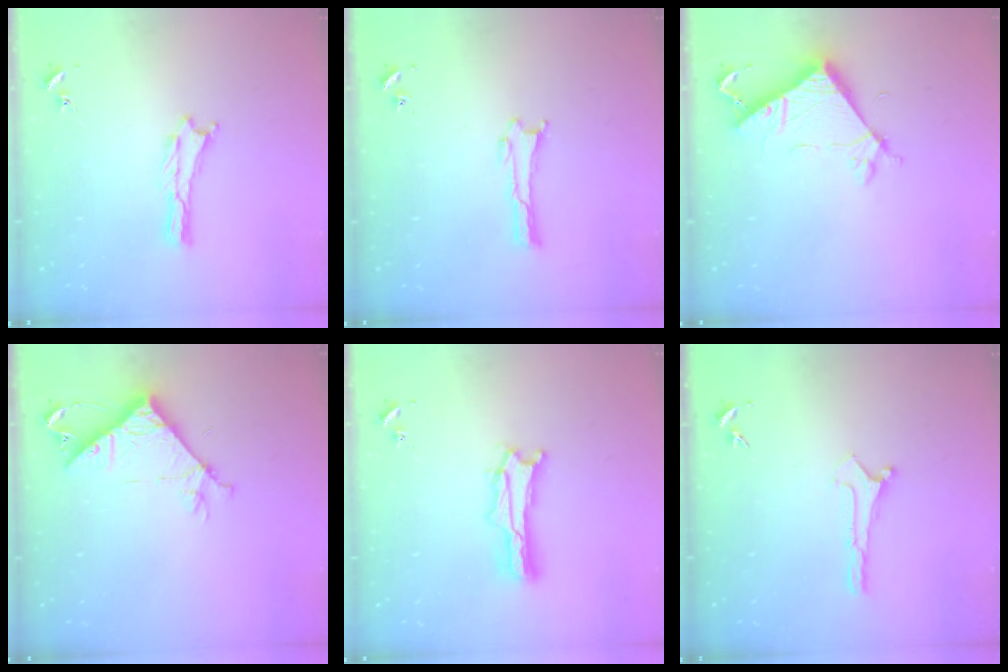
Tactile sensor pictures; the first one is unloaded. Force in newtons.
{"total": 0.0}
{"total": 6.9, "press": 6.9, "slide": 0.4}
{"total": 8.3, "press": 8.3, "slide": 0.8}
{"total": 2.7, "press": 2.7, "slide": 0.4}
{"total": 0.0}